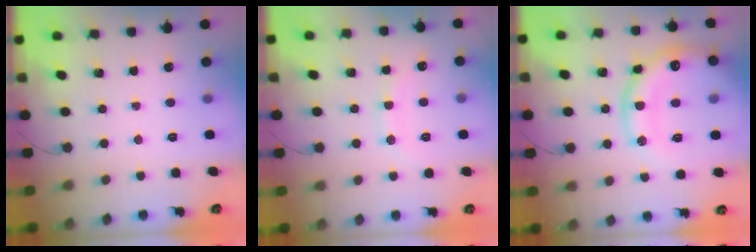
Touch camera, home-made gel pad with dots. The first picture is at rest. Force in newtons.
{"total": 10.3, "press": 10.3, "slide": 0.9}
{"total": 21.7, "press": 21.5, "slide": 3.0}